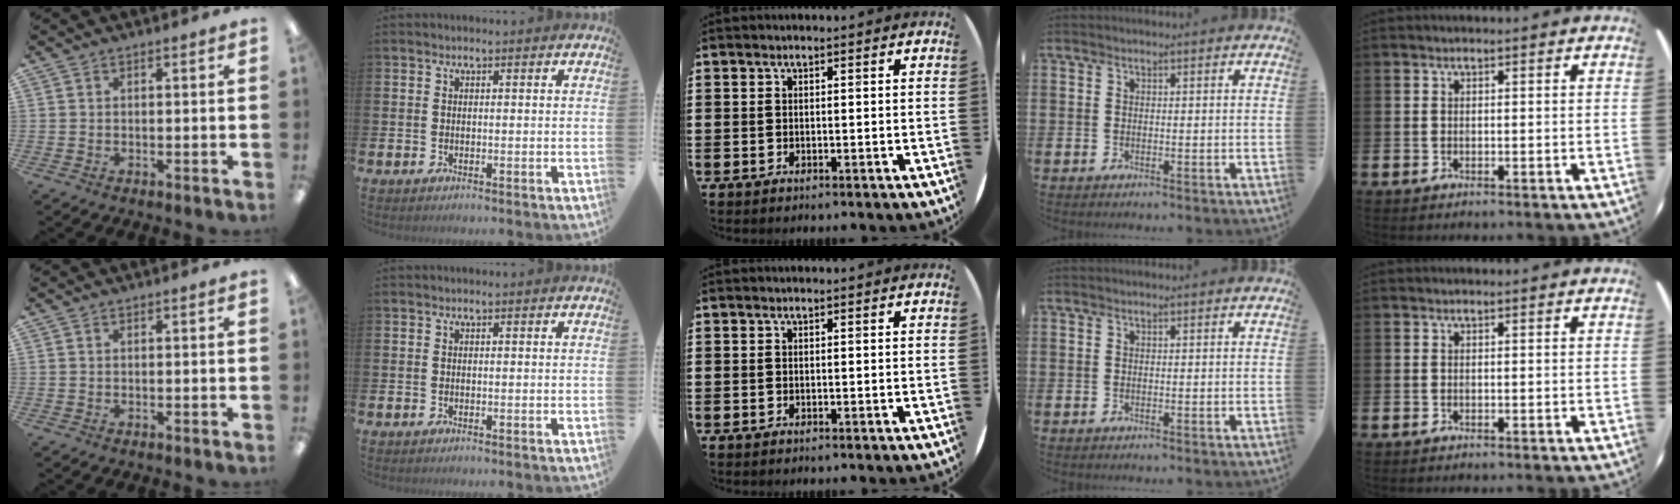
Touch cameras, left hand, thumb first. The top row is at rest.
{}